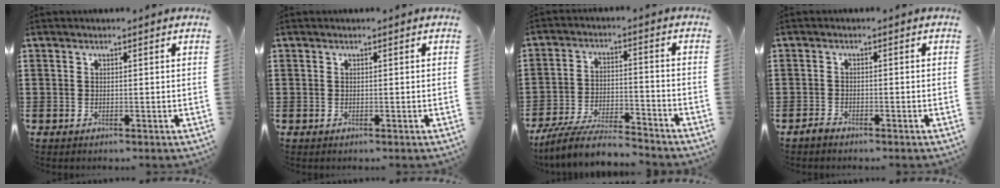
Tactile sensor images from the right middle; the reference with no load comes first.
{"total": 0.0}
{"total": 7.1, "force": [-6.6, 0.8, 2.7], "torque": [-0.056, 0.004, -0.127]}
{"total": 1.2, "force": [-1.1, 0.3, 0.4], "torque": [-0.019, -0.004, -0.024]}